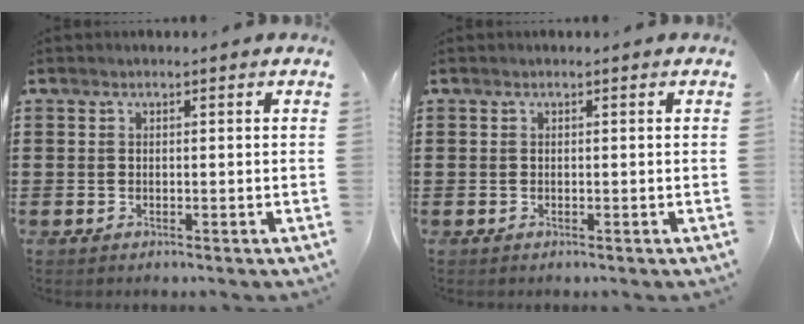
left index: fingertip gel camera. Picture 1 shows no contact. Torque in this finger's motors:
{"motor_torque": [0.02, 0.02, 0.01, 0.01]}